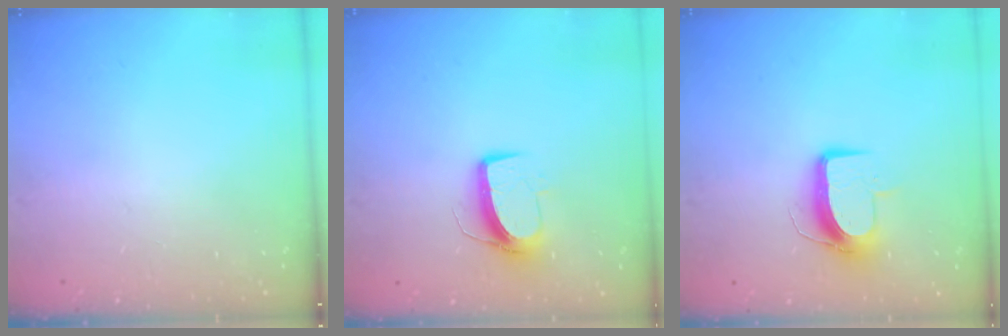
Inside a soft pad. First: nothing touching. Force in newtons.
{"total": 9.9, "press": 9.9, "slide": 0.4}
{"total": 10.1, "press": 10.1, "slide": 0.2}